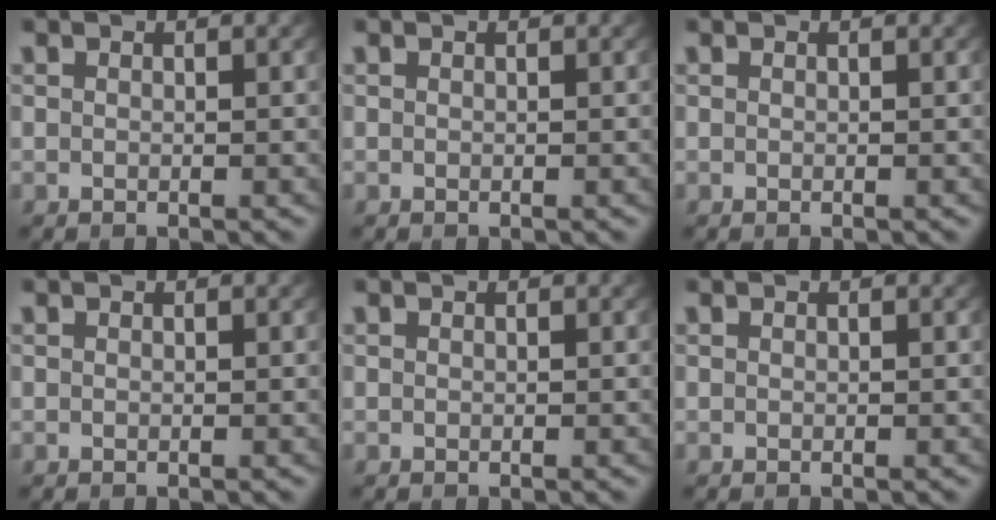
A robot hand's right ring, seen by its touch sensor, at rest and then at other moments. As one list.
[{"total": 0.0}, {"total": 0.0}, {"total": 0.0}, {"total": 0.0}, {"total": 0.0}]